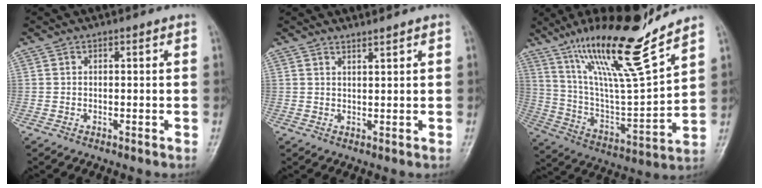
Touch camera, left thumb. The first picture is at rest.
{"total": 1.4, "force": [1.3, -0.2, 0.4], "torque": [-0.004, -0.015, 0.024]}
{"total": 21.5, "force": [15.3, 2.4, 14.9], "torque": [-0.233, -0.076, 0.280]}